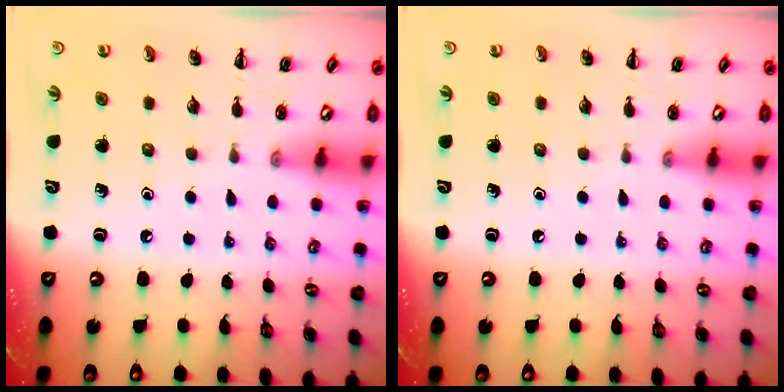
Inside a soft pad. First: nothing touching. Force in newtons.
{"total": 0.0}